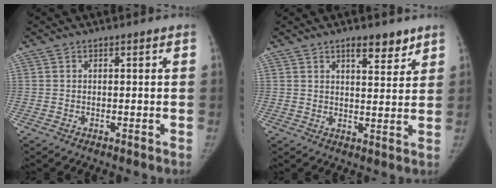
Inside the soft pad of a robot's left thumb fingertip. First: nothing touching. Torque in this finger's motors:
{"motor_torque": [-0.30, 0.00, 0.51, -0.06, -0.03]}